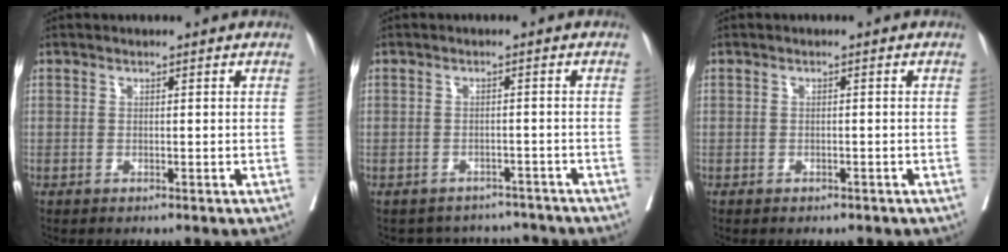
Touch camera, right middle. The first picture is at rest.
{"total": 6.6, "force": [-6.1, 2.5, -0.4], "torque": [0.013, 0.023, -0.070]}
{"total": 2.1, "force": [-1.6, 1.1, 0.9], "torque": [-0.014, -0.002, -0.014]}